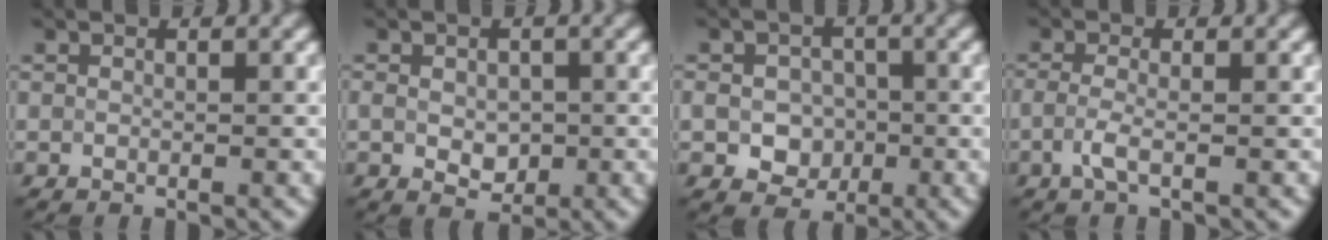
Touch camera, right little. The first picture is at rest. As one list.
[{"total": 2.8, "force": [-0.5, 1.9, 2.0], "torque": [-0.040, -0.008, 0.001]}, {"total": 3.9, "force": [-0.8, 3.2, 2.1], "torque": [-0.043, -0.006, -0.013]}, {"total": 1.8, "force": [-0.6, 0.5, 1.6], "torque": [-0.038, -0.003, -0.016]}]